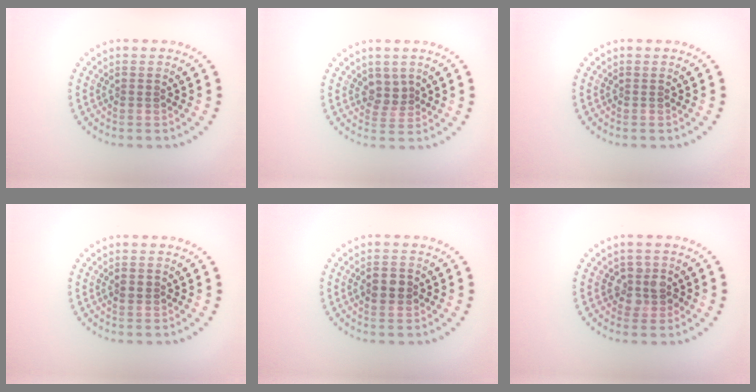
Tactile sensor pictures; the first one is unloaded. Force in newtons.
{"total": 1.9, "press": 1.5, "slide": 1.2}
{"total": 0.0}
{"total": 1.2, "press": 1.2, "slide": 0.2}
{"total": 2.7, "press": 2.7, "slide": 0.0}
{"total": 2.3, "press": 2.1, "slide": 1.0}